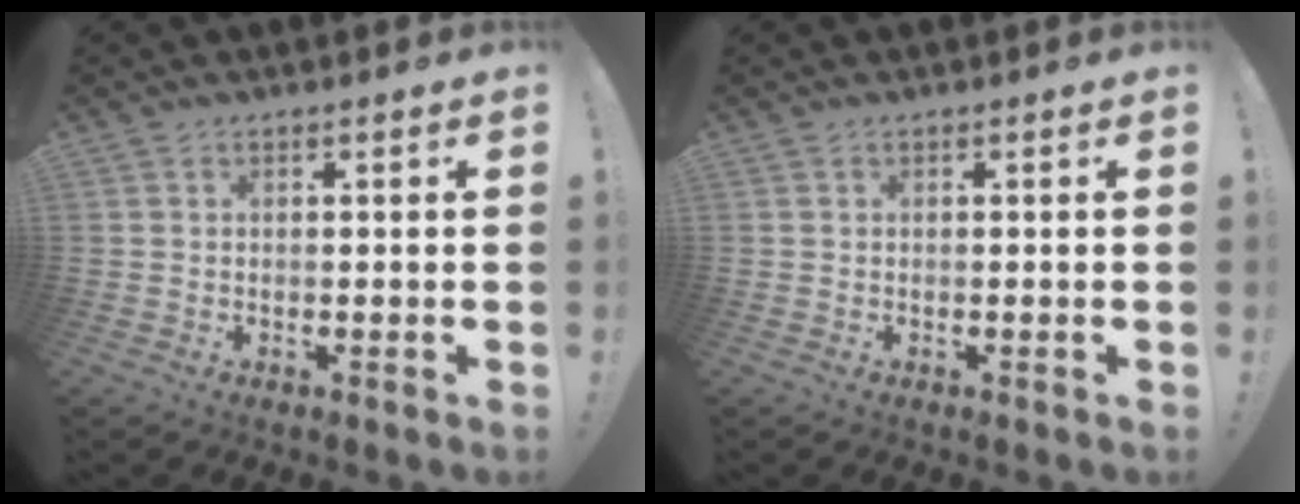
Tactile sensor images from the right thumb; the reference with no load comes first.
{"total": 0.0}